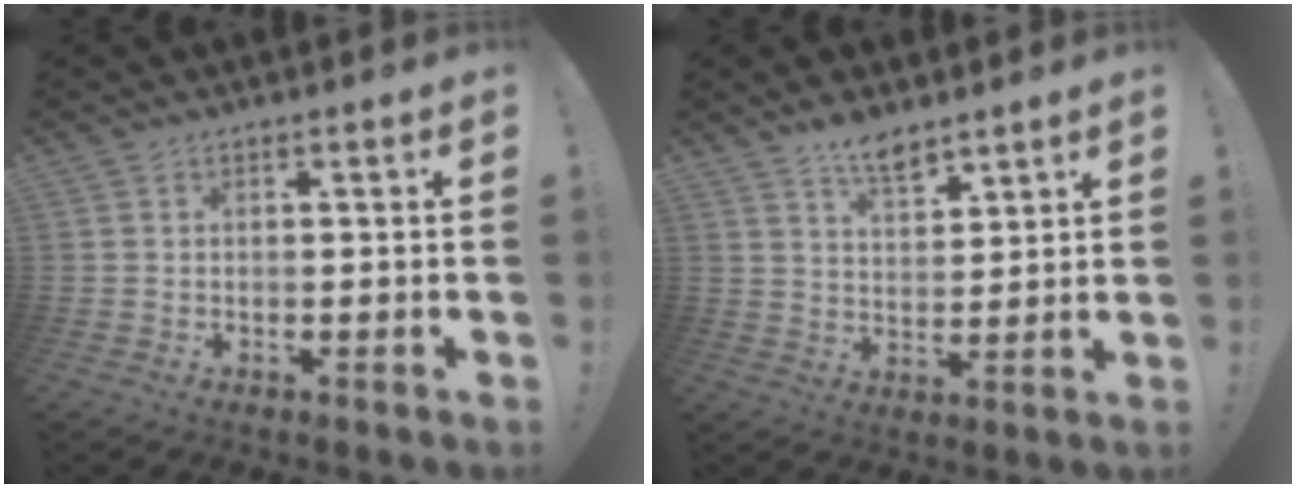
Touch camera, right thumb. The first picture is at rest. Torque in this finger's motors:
{"motor_torque": [0.38, 0.79, 0.71, 0.38, 0.00]}